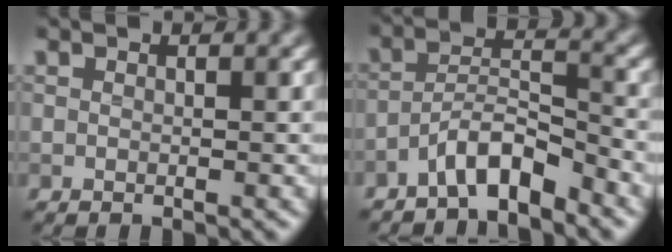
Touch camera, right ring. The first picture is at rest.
{"total": 4.2, "force": [-3.3, 1.0, 2.4], "torque": [-0.041, 0.014, -0.067]}